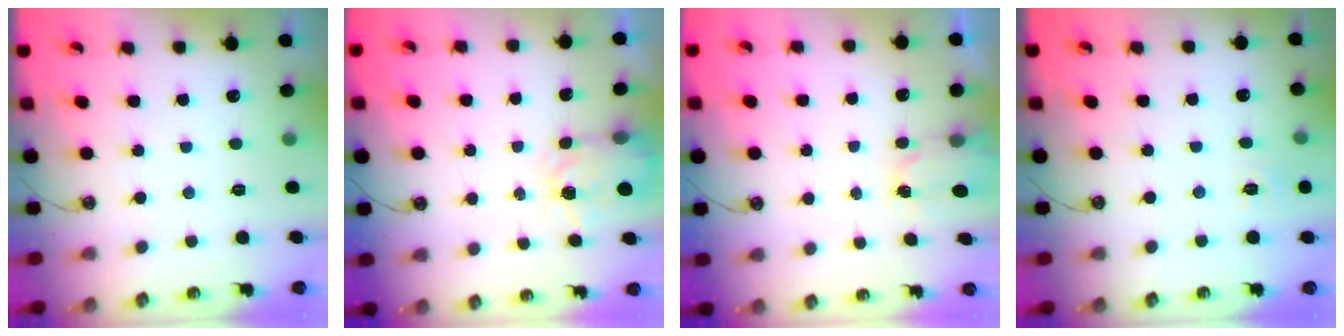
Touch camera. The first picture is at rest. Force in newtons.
{"total": 3.8, "press": 3.8, "slide": 0.6}
{"total": 2.3, "press": 2.3, "slide": 0.4}
{"total": 4.7, "press": 4.6, "slide": 0.7}